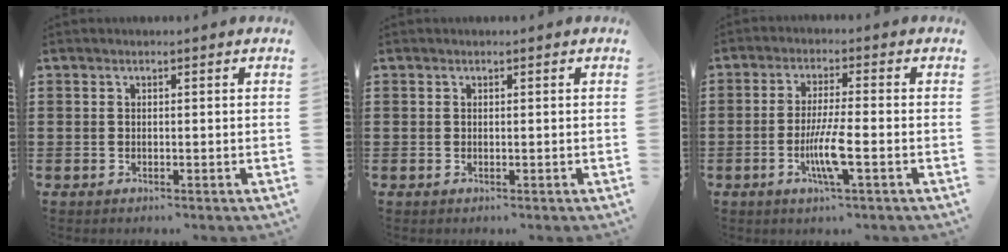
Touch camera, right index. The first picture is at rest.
{"total": 0.0}
{"total": 6.5, "force": [-2.1, 0.7, 6.1], "torque": [-0.121, -0.014, -0.041]}